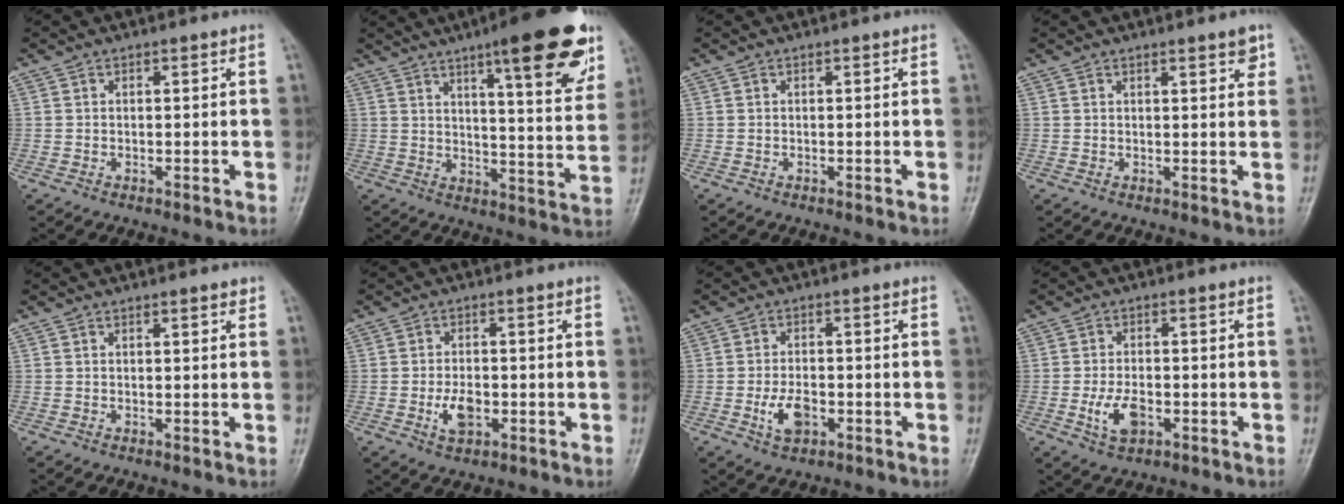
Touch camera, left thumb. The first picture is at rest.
{"total": 19.0, "force": [11.1, 4.2, 14.8], "torque": [-0.161, -0.048, 0.153]}
{"total": 0.0}
{"total": 2.8, "force": [1.8, 0.7, 2.0], "torque": [-0.018, -0.009, 0.022]}
{"total": 1.0, "force": [0.8, 0.2, 0.6], "torque": [-0.007, -0.003, 0.010]}
{"total": 4.7, "force": [-1.2, 2.8, 3.6], "torque": [-0.060, 0.002, -0.019]}
{"total": 5.1, "force": [-1.6, 3.0, 3.8], "torque": [-0.066, 0.006, -0.027]}
{"total": 5.4, "force": [-1.6, 3.1, 4.1], "torque": [-0.078, 0.004, -0.026]}